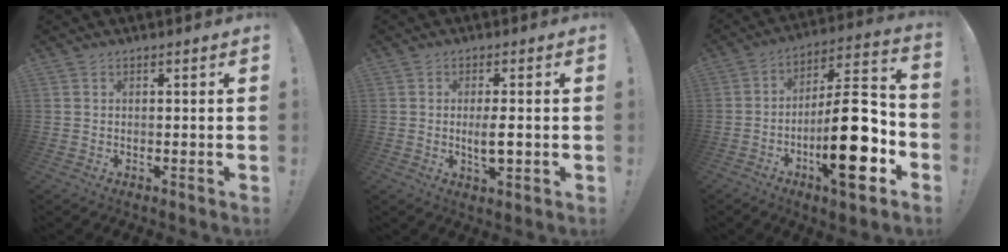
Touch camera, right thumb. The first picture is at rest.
{"total": 4.8, "force": [-0.4, 1.3, 4.6], "torque": [-0.082, -0.010, -0.013]}
{"total": 22.0, "force": [-6.8, 6.9, 19.8], "torque": [-0.315, 0.040, -0.107]}